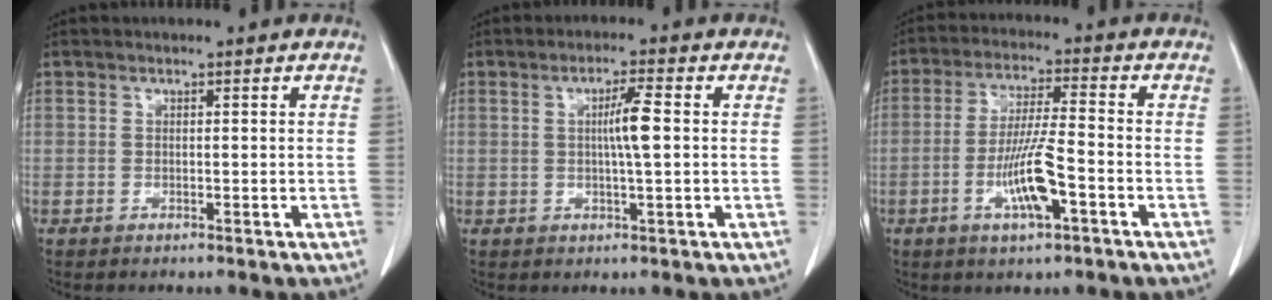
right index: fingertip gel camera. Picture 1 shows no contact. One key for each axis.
{"total": 4.5, "fx": 0.4, "fy": -0.1, "fz": 4.5, "tx": -0.079, "ty": -0.001, "tz": 0.006}
{"total": 8.9, "fx": -3.3, "fy": 1.0, "fz": 8.2, "tx": -0.158, "ty": -0.004, "tz": -0.060}